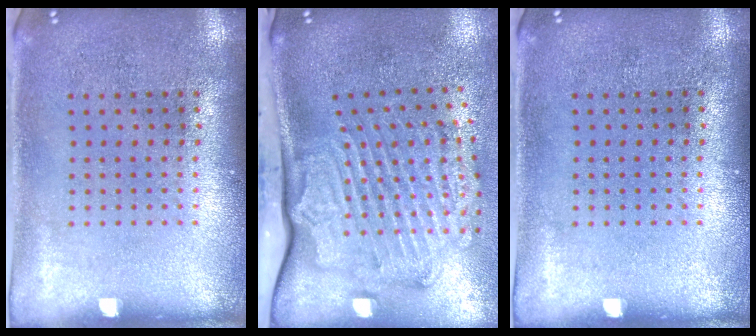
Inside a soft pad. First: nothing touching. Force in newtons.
{"total": 2.6, "press": 2.2, "slide": 1.4}
{"total": 0.0}